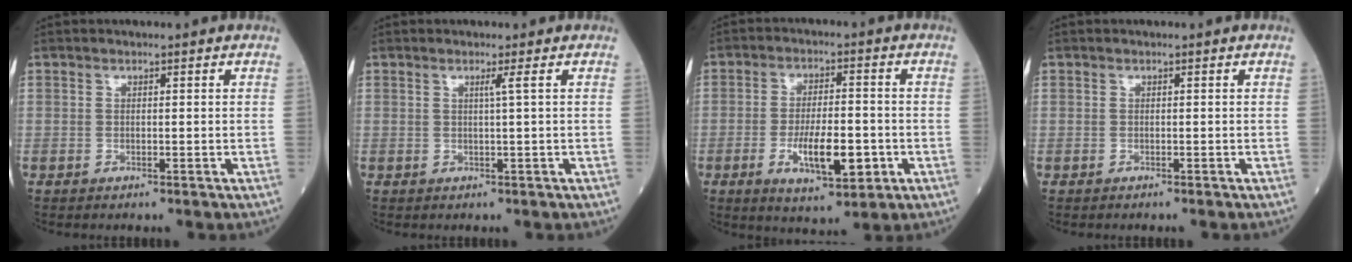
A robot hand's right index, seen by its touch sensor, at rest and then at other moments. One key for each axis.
{"total": 1.0, "fx": 0.3, "fy": -0.5, "fz": 0.9, "tx": -0.022, "ty": -0.004, "tz": 0.009}
{"total": 9.3, "fx": -2.7, "fy": 2.9, "fz": 8.4, "tx": -0.147, "ty": -0.006, "tz": -0.038}
{"total": 0.0}